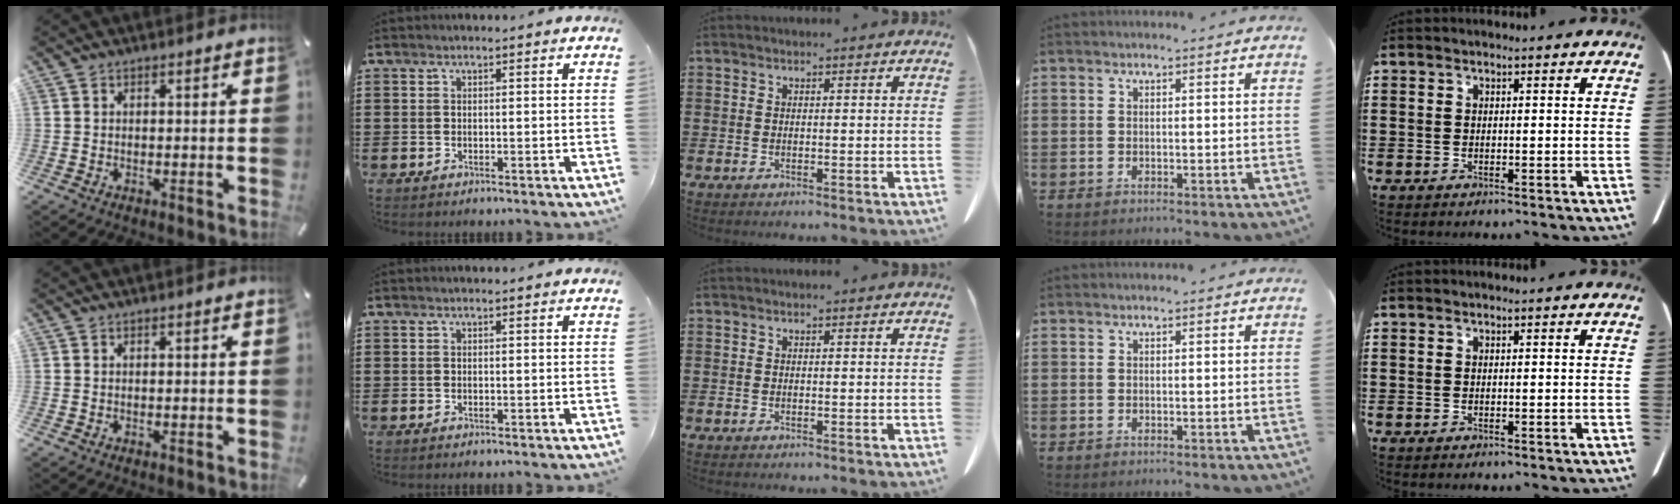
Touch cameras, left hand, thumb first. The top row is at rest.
{}